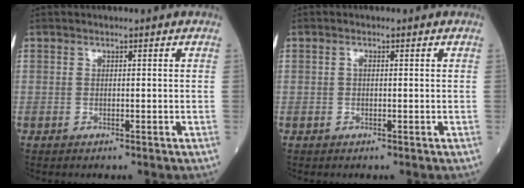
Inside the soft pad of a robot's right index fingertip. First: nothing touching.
{"total": 0.6, "force": [0.1, 0.3, 0.5], "torque": [-0.012, 0.002, -0.001]}